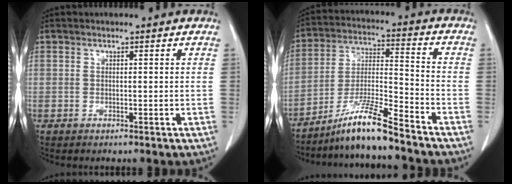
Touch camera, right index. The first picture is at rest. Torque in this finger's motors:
{"motor_torque": [0.99, -0.96, 0.48, 0.13]}